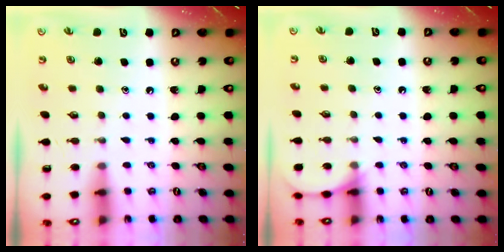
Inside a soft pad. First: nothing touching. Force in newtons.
{"total": 5.4, "press": 5.4, "slide": 0.7}